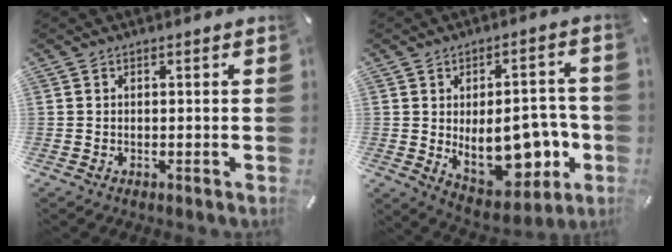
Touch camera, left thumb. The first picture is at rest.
{"total": 17.7, "force": [-1.8, 10.5, 14.1], "torque": [-0.182, -0.012, -0.011]}